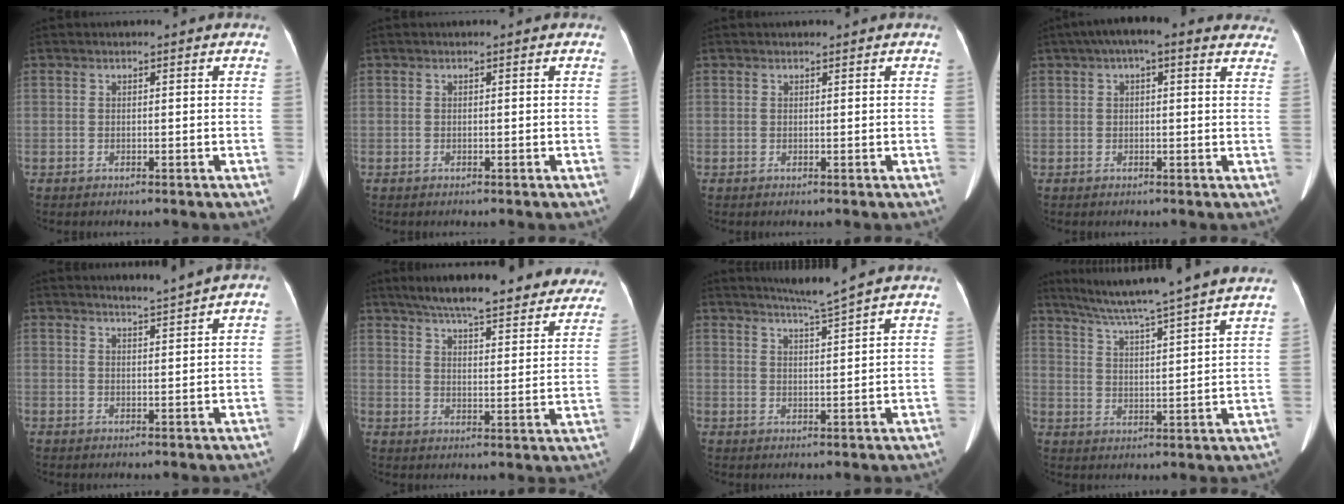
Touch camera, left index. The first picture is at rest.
{"total": 0.0}
{"total": 0.5, "force": [0.5, 0.1, 0.1], "torque": [-0.007, 0.004, 0.010]}
{"total": 11.6, "force": [8.5, 3.4, 7.1], "torque": [-0.089, 0.040, 0.094]}
{"total": 2.2, "force": [1.6, -0.3, 1.5], "torque": [-0.022, 0.005, 0.028]}
{"total": 25.8, "force": [22.2, 4.8, 12.1], "torque": [-0.174, -0.011, 0.272]}
{"total": 4.1, "force": [3.5, -1.8, 1.4], "torque": [-0.027, -0.015, 0.067]}
{"total": 16.1, "force": [13.8, -2.0, 8.1], "torque": [-0.138, -0.005, 0.193]}